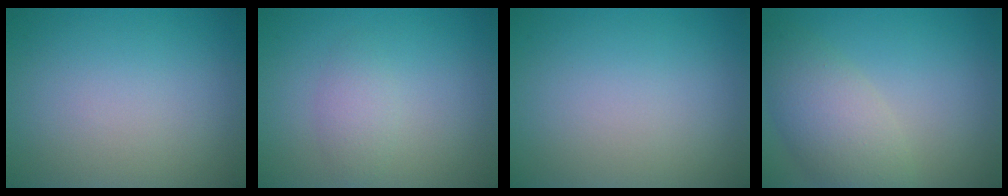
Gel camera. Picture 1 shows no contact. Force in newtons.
{"total": 1.8, "press": 1.8, "slide": 0.0}
{"total": 0.0}
{"total": 4.9, "press": 4.9, "slide": 0.3}